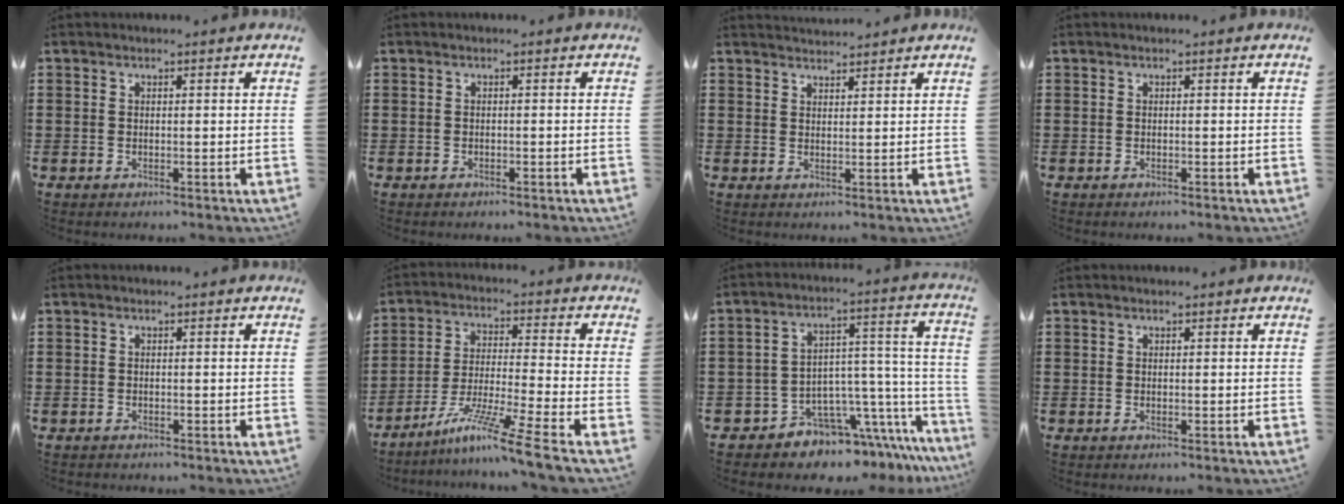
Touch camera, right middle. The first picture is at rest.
{"total": 0.5, "force": [-0.5, 0.2, 0.0], "torque": [-0.002, 0.001, -0.011]}
{"total": 1.8, "force": [1.8, 0.0, -0.2], "torque": [-0.002, 0.001, 0.036]}
{"total": 0.0}
{"total": 0.6, "force": [-0.5, 0.2, -0.2], "torque": [0.002, 0.005, -0.012]}
{"total": 10.1, "force": [-7.8, -0.7, 6.3], "torque": [-0.117, -0.004, -0.156]}
{"total": 6.3, "force": [-5.0, 3.5, 1.2], "torque": [-0.027, -0.006, -0.092]}
{"total": 0.0}